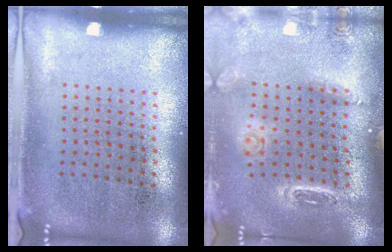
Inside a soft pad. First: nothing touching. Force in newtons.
{"total": 1.5, "press": 1.5, "slide": 0.3}